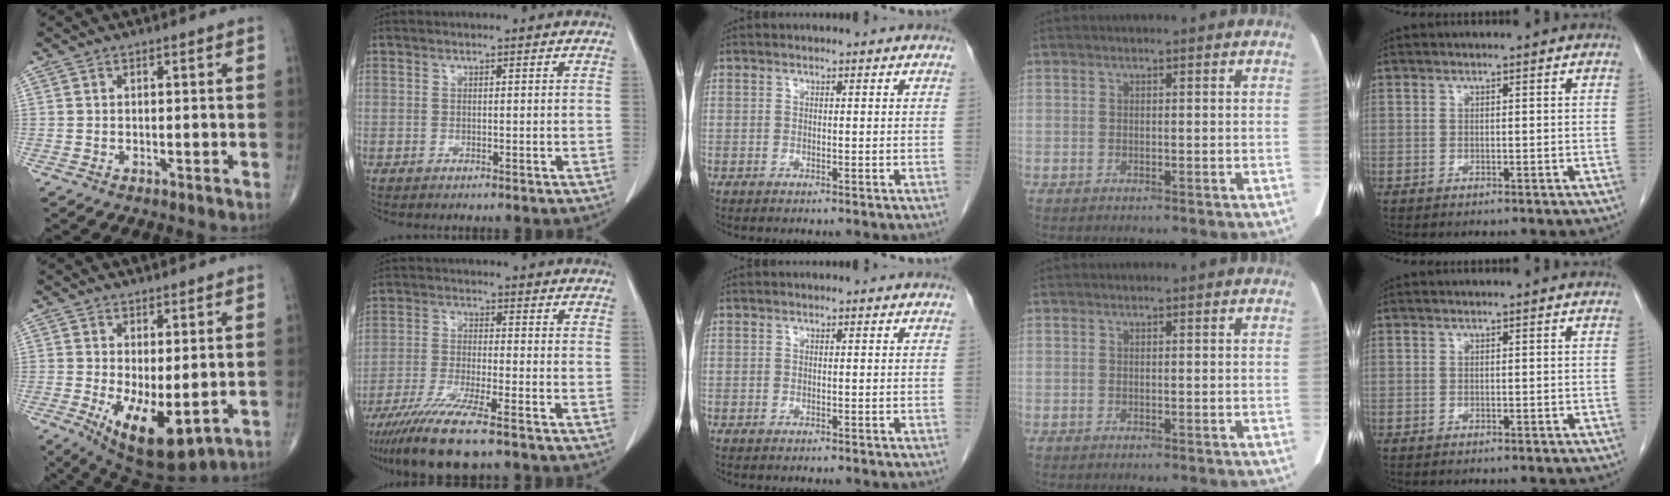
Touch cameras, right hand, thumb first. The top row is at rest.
{"thumb": {"total": 11.1, "force": [-2.2, 4.6, 9.9], "torque": [-0.156, -0.025, -0.015]}, "index": {"total": 10.9, "force": [-8.1, 0.2, 7.2], "torque": [-0.127, -0.031, -0.139]}}